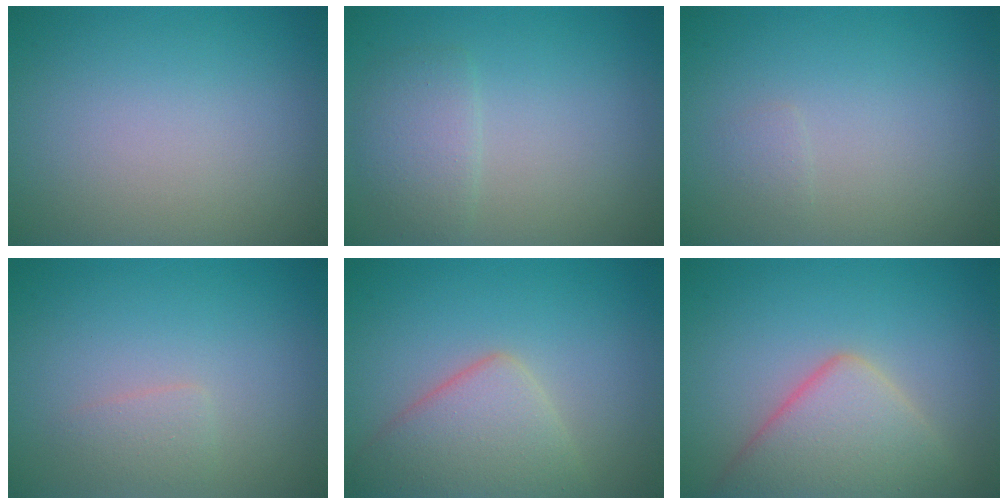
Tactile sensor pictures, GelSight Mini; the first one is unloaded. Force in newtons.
{"total": 2.3, "press": 2.2, "slide": 0.1}
{"total": 0.6, "press": 0.6, "slide": 0.1}
{"total": 1.2, "press": 1.2, "slide": 0.1}
{"total": 5.2, "press": 5.2, "slide": 0.3}
{"total": 6.3, "press": 6.3, "slide": 0.3}